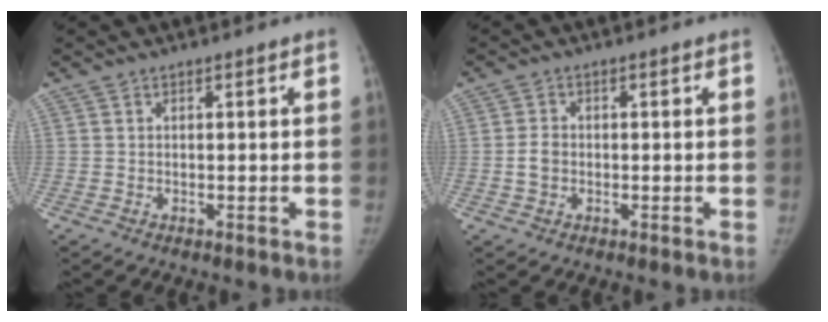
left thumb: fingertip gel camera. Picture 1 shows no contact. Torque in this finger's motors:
{"motor_torque": [0.32, 0.19, 0.27, -0.60, 0.02]}